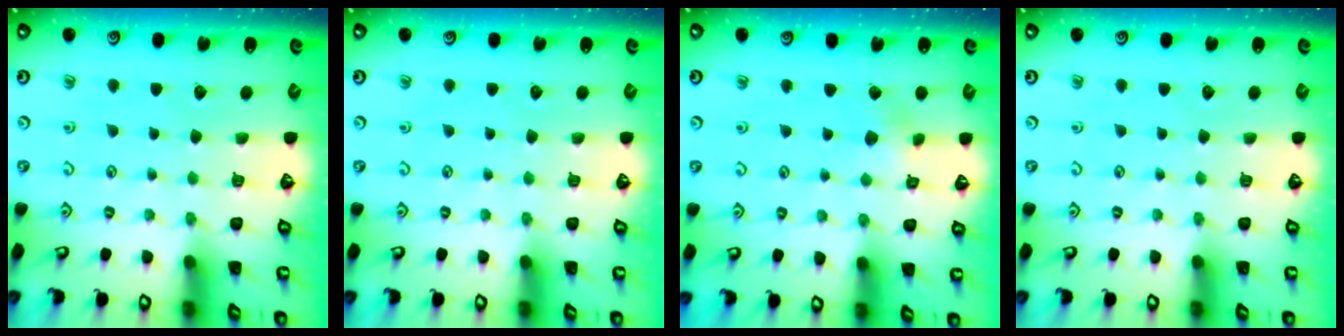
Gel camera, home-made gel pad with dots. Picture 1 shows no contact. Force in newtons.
{"total": 0.0}
{"total": 4.8, "press": 4.6, "slide": 1.1}
{"total": 0.0}